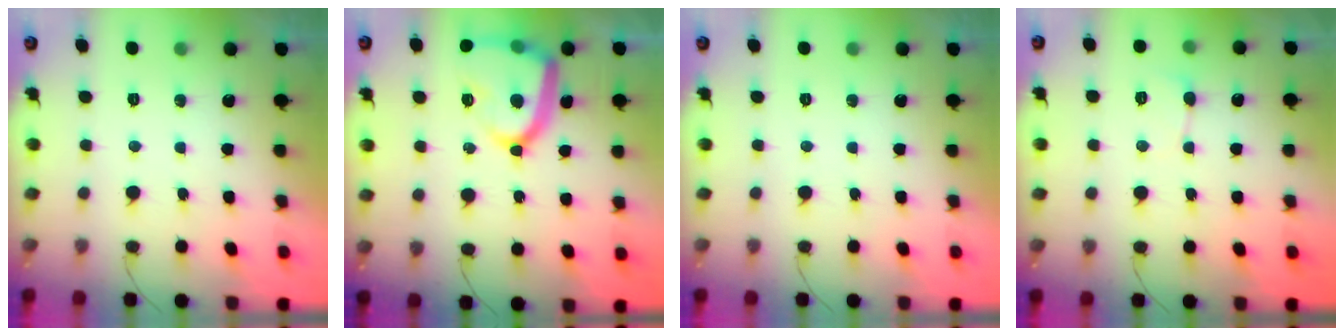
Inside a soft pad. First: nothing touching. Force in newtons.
{"total": 17.7, "press": 17.6, "slide": 1.7}
{"total": 0.0}
{"total": 3.7, "press": 3.6, "slide": 0.5}